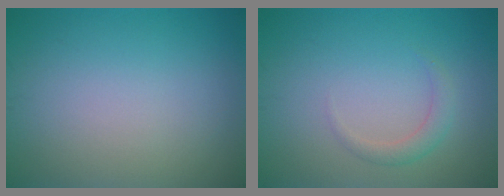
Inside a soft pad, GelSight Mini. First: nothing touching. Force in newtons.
{"total": 1.6, "press": 1.6, "slide": 0.1}